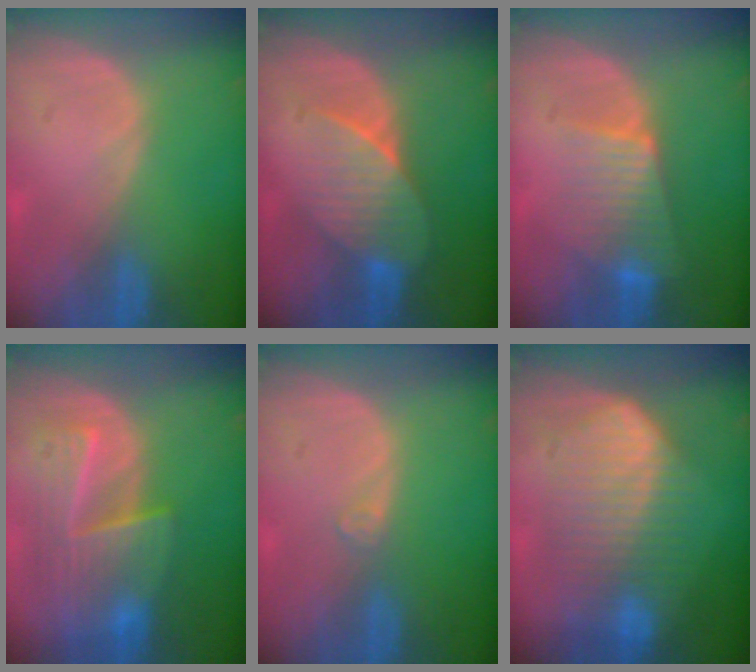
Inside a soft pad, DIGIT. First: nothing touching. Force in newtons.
{"total": 7.4, "press": 6.9, "slide": 2.6}
{"total": 6.9, "press": 6.2, "slide": 2.9}
{"total": 9.3, "press": 8.3, "slide": 4.2}
{"total": 0.9, "press": 0.8, "slide": 0.2}
{"total": 9.7, "press": 9.7, "slide": 0.8}